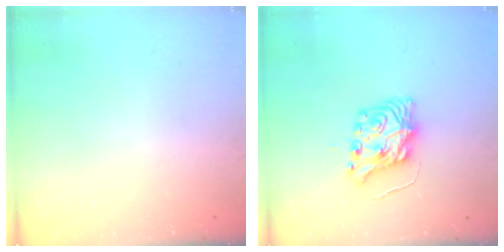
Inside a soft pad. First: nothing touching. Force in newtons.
{"total": 8.1, "press": 8.0, "slide": 0.7}